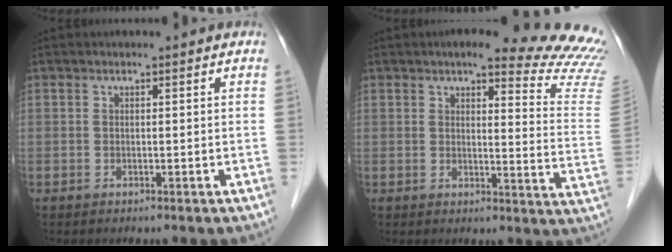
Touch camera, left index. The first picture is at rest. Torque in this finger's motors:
{"motor_torque": [0.10, -0.16, 0.13, 0.01]}